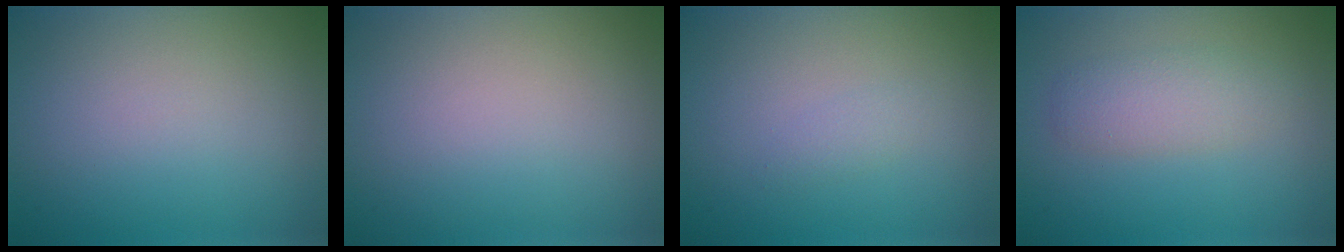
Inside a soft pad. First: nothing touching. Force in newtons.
{"total": 0.0}
{"total": 0.9, "press": 0.9, "slide": 0.1}
{"total": 2.7, "press": 2.7, "slide": 0.1}